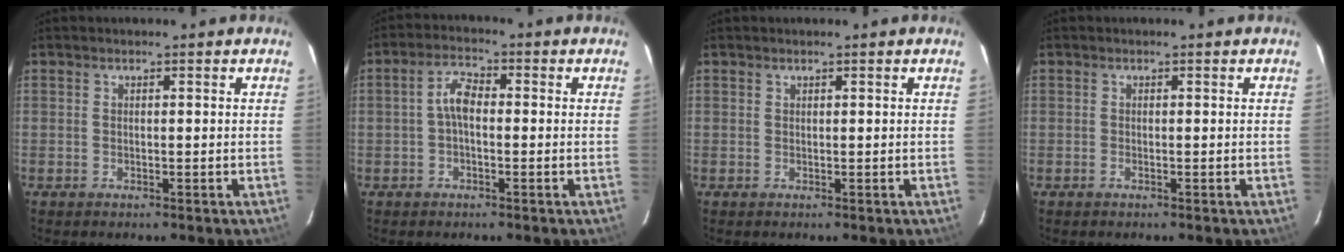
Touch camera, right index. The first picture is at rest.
{"total": 4.0, "force": [-0.4, 2.0, 3.4], "torque": [-0.070, 0.016, -0.008]}
{"total": 0.0}
{"total": 0.0}